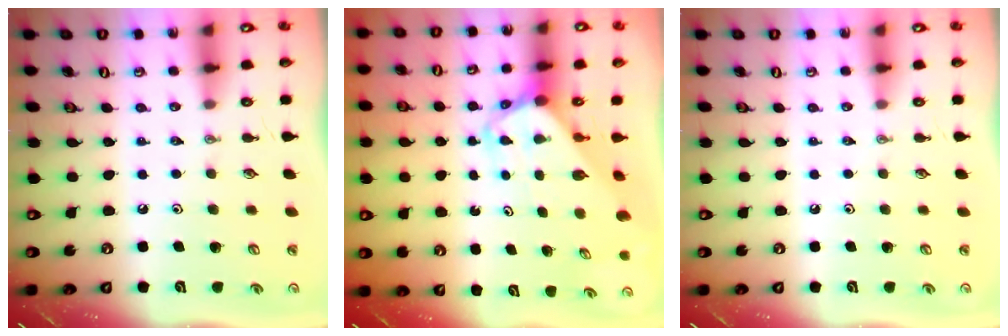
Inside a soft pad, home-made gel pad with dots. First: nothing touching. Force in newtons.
{"total": 2.8, "press": 2.8, "slide": 0.2}
{"total": 0.0}